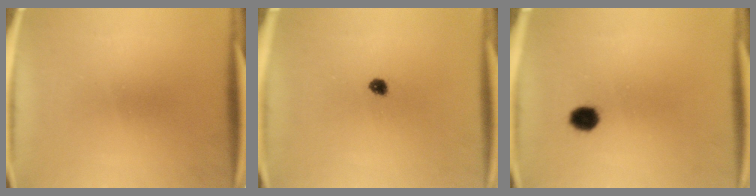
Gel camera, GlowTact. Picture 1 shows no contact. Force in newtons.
{"total": 1.9}
{"total": 3.9}